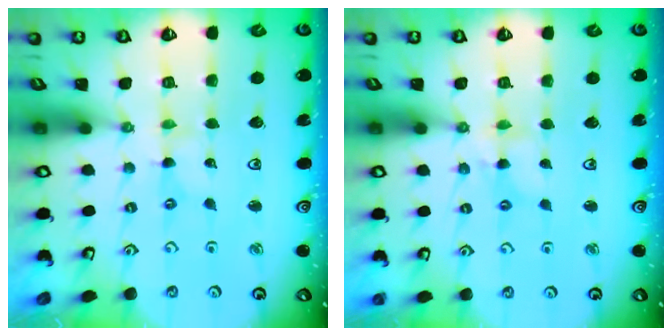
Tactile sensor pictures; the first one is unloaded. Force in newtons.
{"total": 3.9, "press": 3.8, "slide": 0.3}